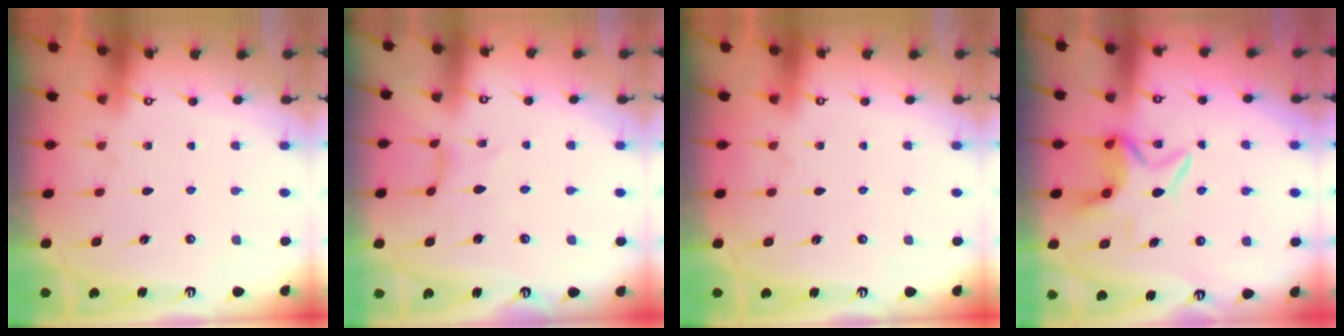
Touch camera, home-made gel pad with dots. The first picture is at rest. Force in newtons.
{"total": 0.0}
{"total": 0.0}
{"total": 6.1, "press": 6.1, "slide": 0.8}